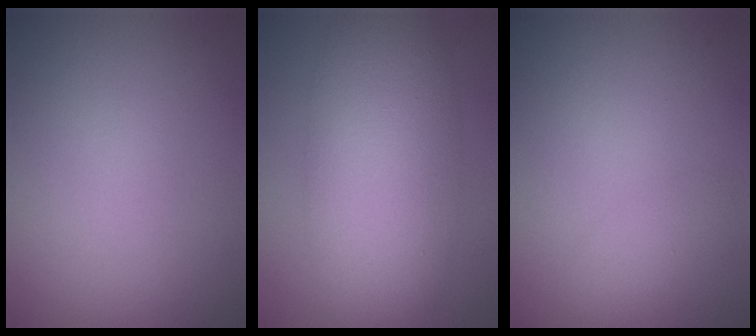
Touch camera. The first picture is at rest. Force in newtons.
{"total": 9.3, "press": 9.3, "slide": 0.1}
{"total": 1.2, "press": 1.2, "slide": 0.1}